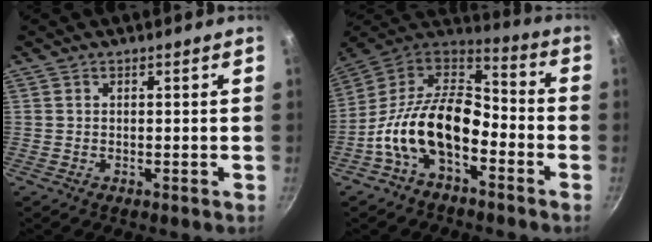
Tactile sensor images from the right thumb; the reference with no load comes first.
{"total": 17.9, "force": [-5.9, 10.3, 13.4], "torque": [-0.223, 0.064, -0.127]}